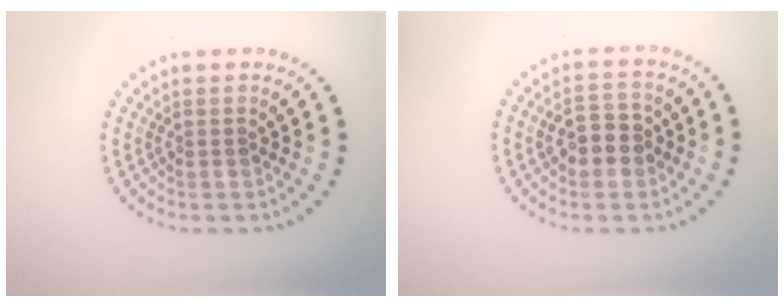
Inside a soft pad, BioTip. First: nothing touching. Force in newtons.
{"total": 2.9, "press": 2.9, "slide": 0.4}